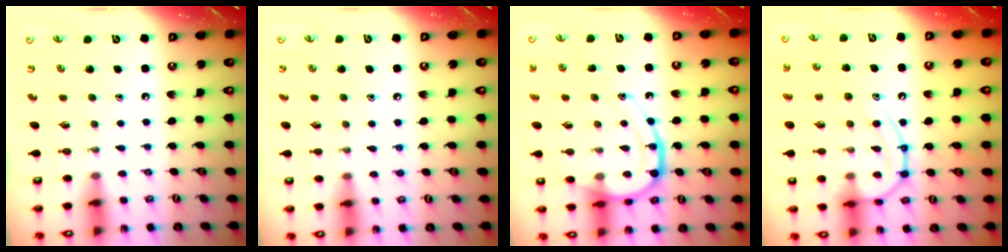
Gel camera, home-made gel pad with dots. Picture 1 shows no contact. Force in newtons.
{"total": 5.7, "press": 5.7, "slide": 0.6}
{"total": 15.3, "press": 15.2, "slide": 1.6}
{"total": 12.7, "press": 12.7, "slide": 0.9}